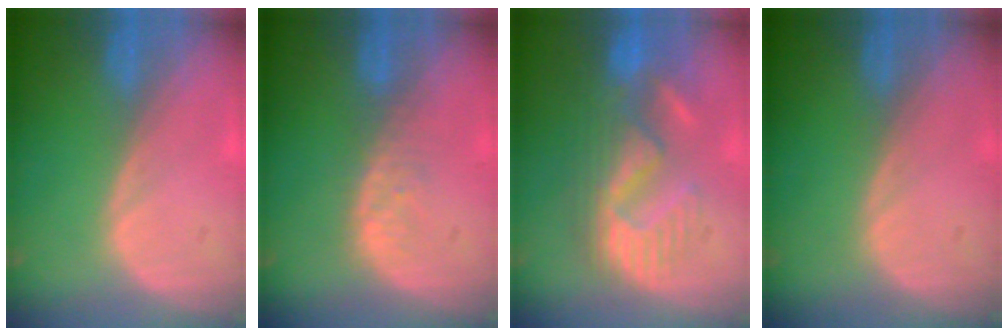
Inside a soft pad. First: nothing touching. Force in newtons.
{"total": 2.8, "press": 2.8, "slide": 0.3}
{"total": 11.0, "press": 9.6, "slide": 5.2}
{"total": 0.0}